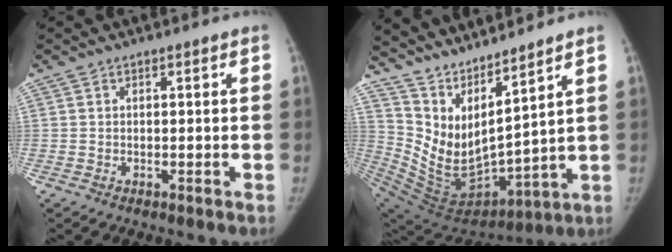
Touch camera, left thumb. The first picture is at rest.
{"total": 15.0, "force": [11.8, 2.7, 8.9], "torque": [-0.137, -0.086, 0.254]}